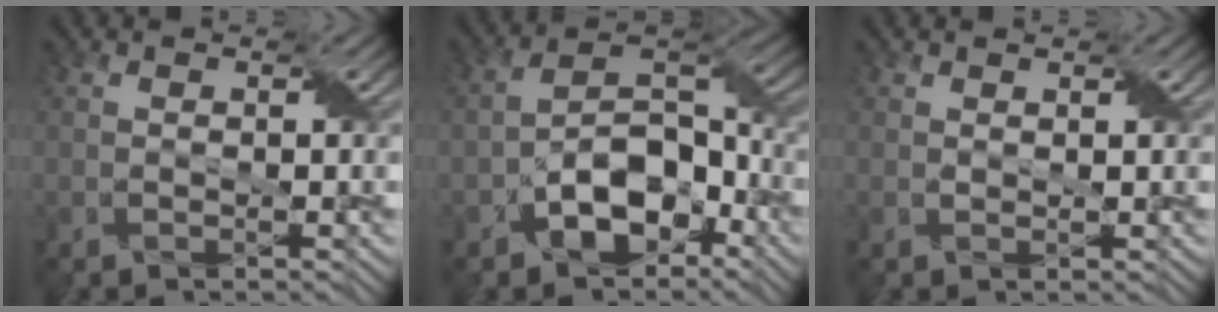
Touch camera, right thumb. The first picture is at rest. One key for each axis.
{"total": 8.5, "fx": -4.7, "fy": 5.0, "fz": 5.2, "tx": -0.080, "ty": 0.007, "tz": -0.095}
{"total": 0.6, "fx": 0.5, "fy": -0.1, "fz": -0.4, "tx": 0.006, "ty": -0.001, "tz": 0.010}